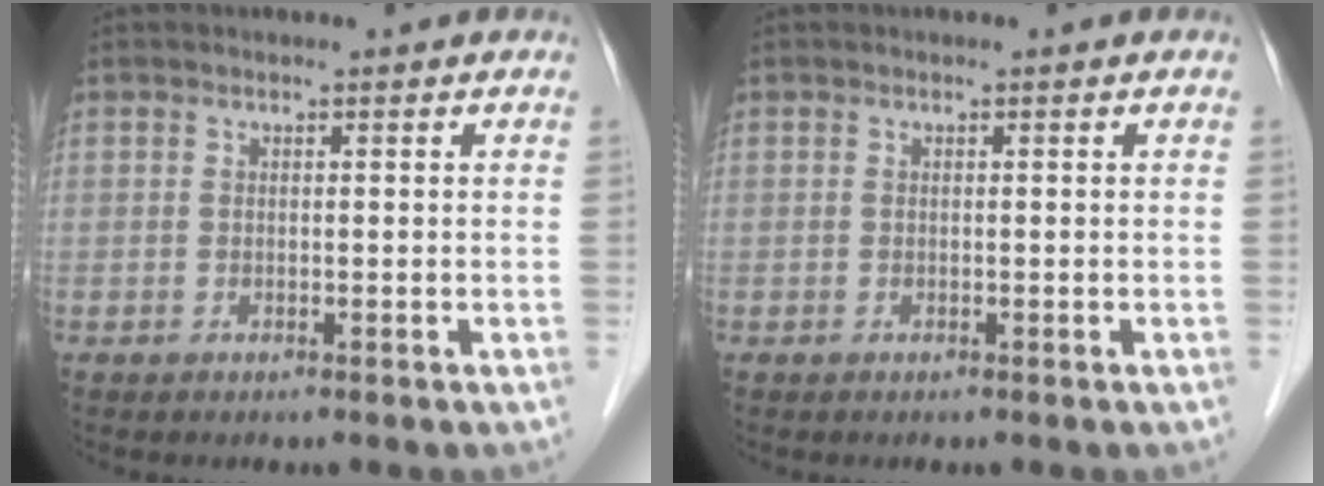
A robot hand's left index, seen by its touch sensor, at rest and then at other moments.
{"total": 0.0}